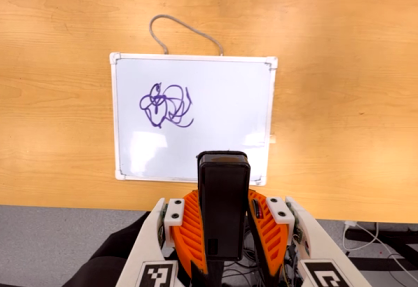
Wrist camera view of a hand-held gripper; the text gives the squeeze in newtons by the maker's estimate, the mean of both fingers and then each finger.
{"total": 5.0, "left": 3.3, "right": 6.6}